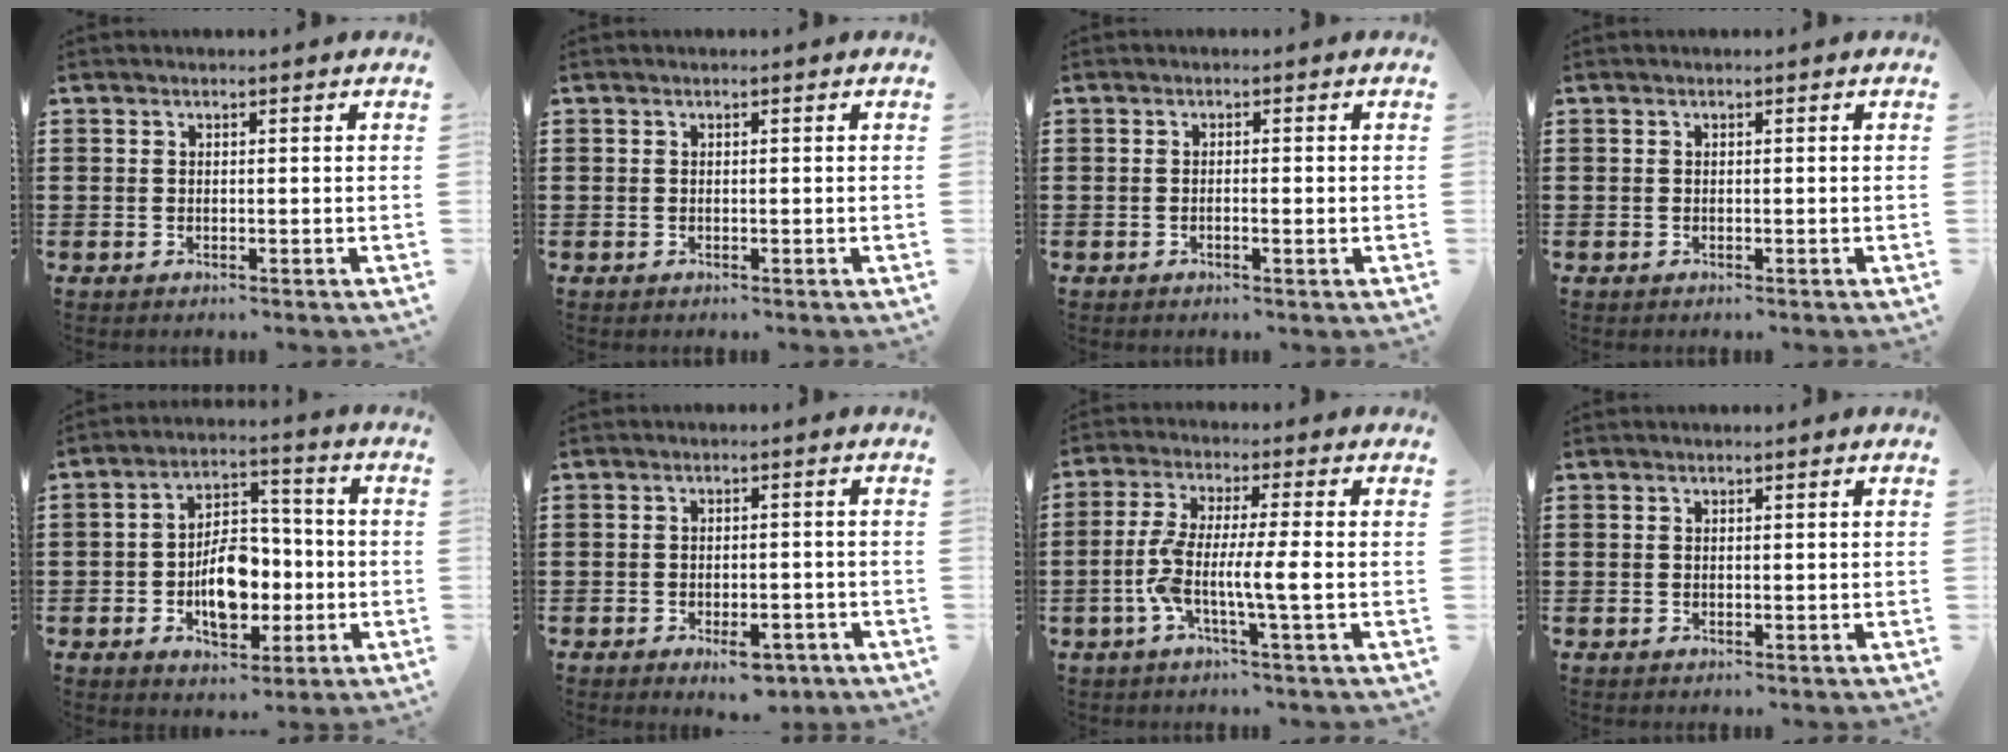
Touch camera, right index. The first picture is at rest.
{"total": 0.0}
{"total": 0.9, "force": [-0.4, -0.1, 0.8], "torque": [-0.014, -0.004, -0.007]}
{"total": 0.0}
{"total": 8.8, "force": [-1.9, 5.4, 6.6], "torque": [-0.090, 0.003, -0.038]}
{"total": 3.7, "force": [-2.7, 1.3, 2.1], "torque": [-0.033, 0.007, -0.050]}
{"total": 7.8, "force": [-2.2, 0.5, 7.5], "torque": [-0.158, -0.012, -0.051]}
{"total": 0.0}